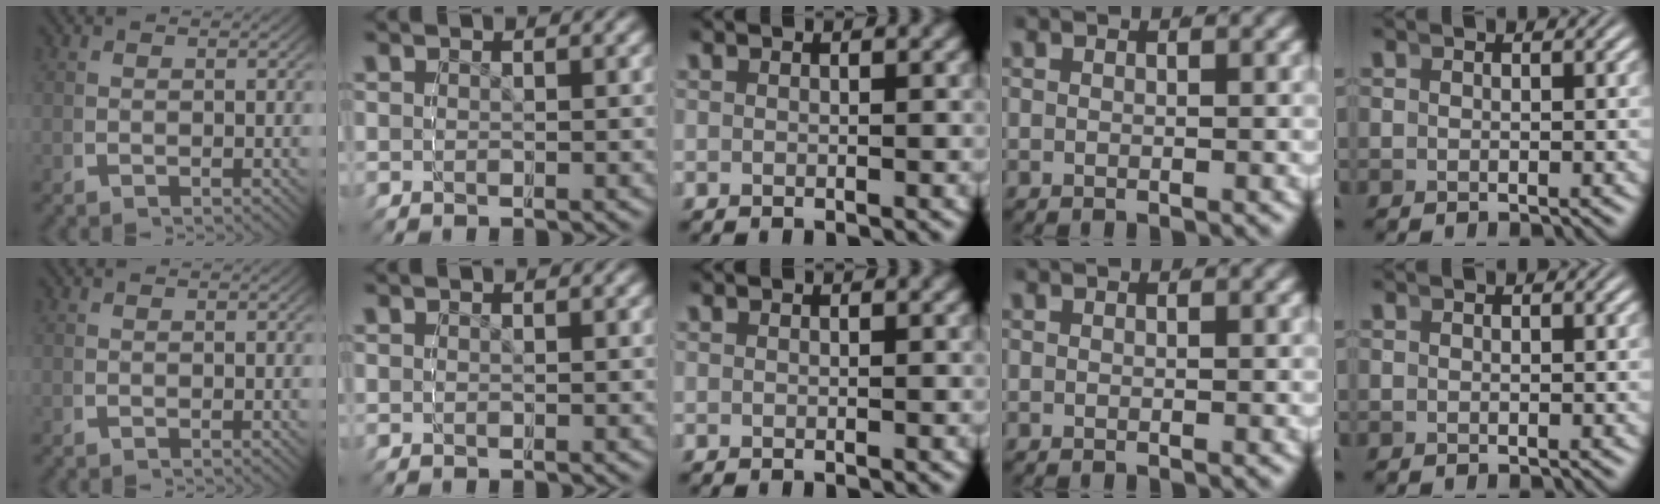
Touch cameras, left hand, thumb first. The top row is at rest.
{}